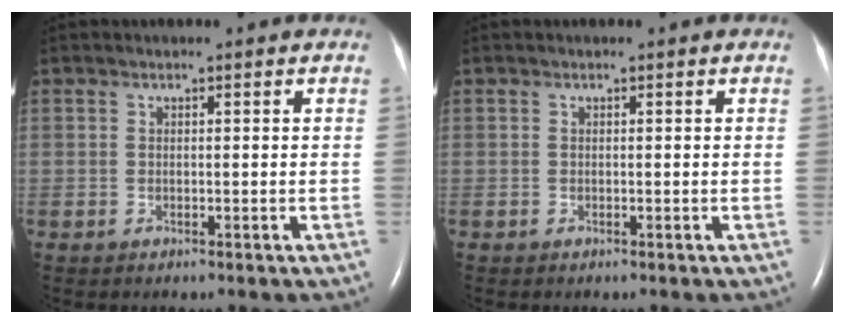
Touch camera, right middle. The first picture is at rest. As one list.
[{"total": 0.0}]